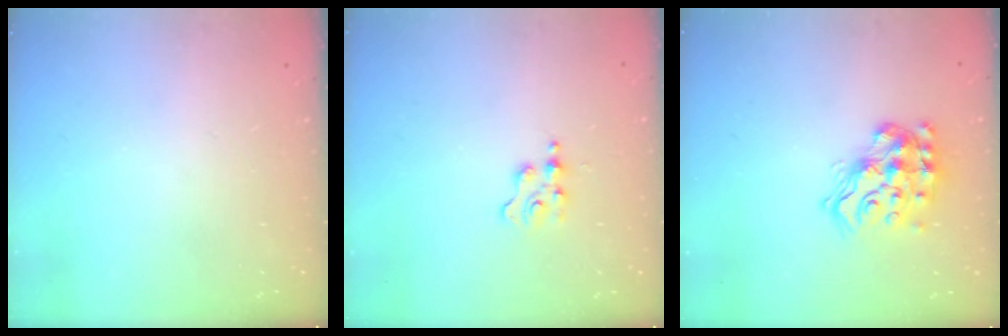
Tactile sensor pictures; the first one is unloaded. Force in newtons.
{"total": 2.5, "press": 2.5, "slide": 0.3}
{"total": 15.4, "press": 15.2, "slide": 2.0}